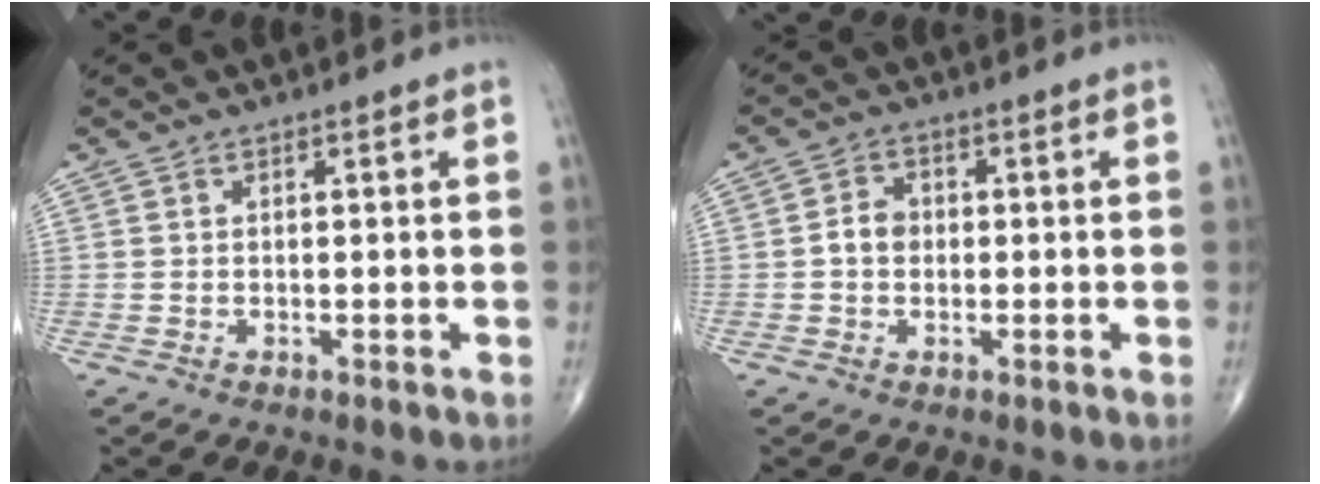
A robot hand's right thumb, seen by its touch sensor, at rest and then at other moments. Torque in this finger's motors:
{"motor_torque": [0.56, 0.53, 0.61, 0.02, -0.01]}